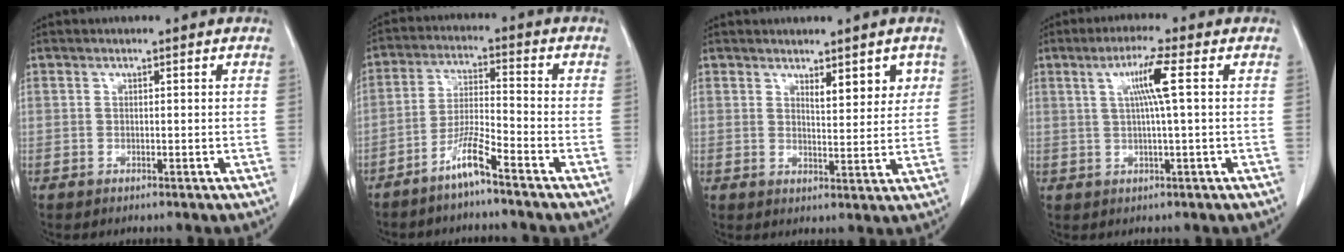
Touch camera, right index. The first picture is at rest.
{"total": 6.1, "force": [-4.5, -0.3, 4.0], "torque": [-0.081, -0.008, -0.094]}
{"total": 4.6, "force": [2.6, 1.5, 3.4], "torque": [-0.046, -0.002, 0.040]}
{"total": 5.7, "force": [1.3, -0.7, 5.4], "torque": [-0.100, 0.006, 0.026]}